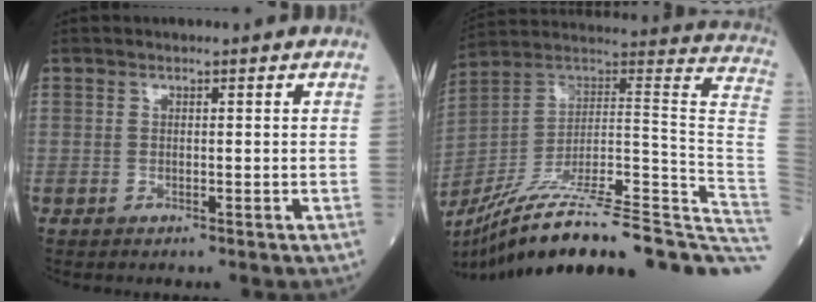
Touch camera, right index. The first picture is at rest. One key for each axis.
{"total": 35.3, "fx": -26.5, "fy": 1.1, "fz": 23.3, "tx": -0.219, "ty": -0.016, "tz": -0.384}